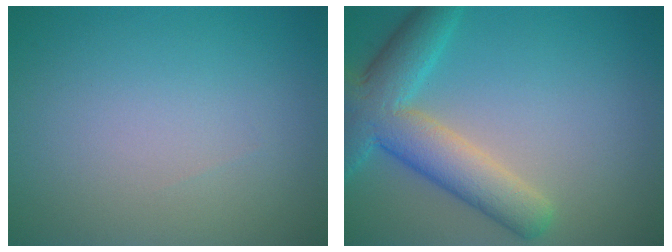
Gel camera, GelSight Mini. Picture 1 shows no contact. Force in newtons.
{"total": 6.8, "press": 6.8, "slide": 0.4}